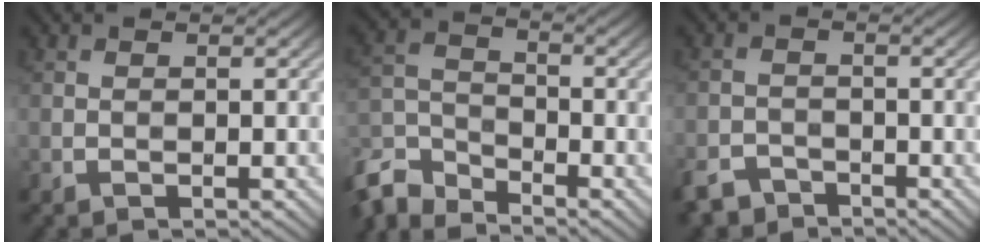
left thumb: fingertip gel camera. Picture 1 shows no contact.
{"total": 7.2, "force": [-6.2, 2.6, 2.5], "torque": [-0.061, -0.009, -0.144]}
{"total": 3.8, "force": [-3.2, 1.7, 1.1], "torque": [-0.018, -0.007, -0.069]}